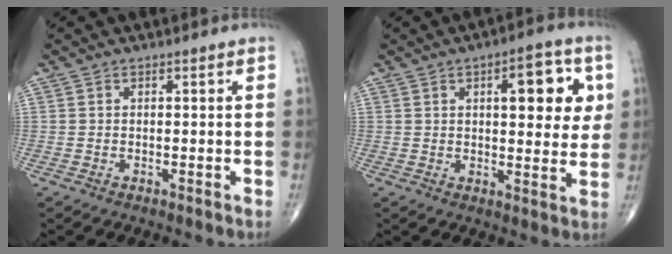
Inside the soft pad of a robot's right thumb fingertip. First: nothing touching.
{"total": 13.9, "force": [4.5, 5.5, 12.0], "torque": [-0.124, -0.012, 0.057]}